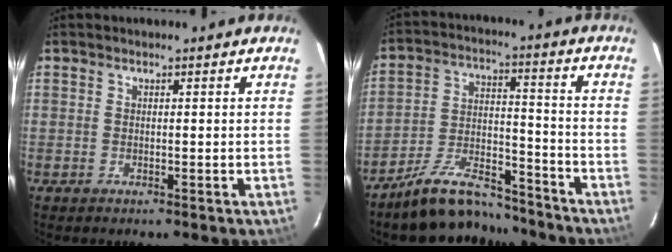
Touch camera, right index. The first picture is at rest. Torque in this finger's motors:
{"motor_torque": [0.94, -0.90, 0.33, 0.05]}